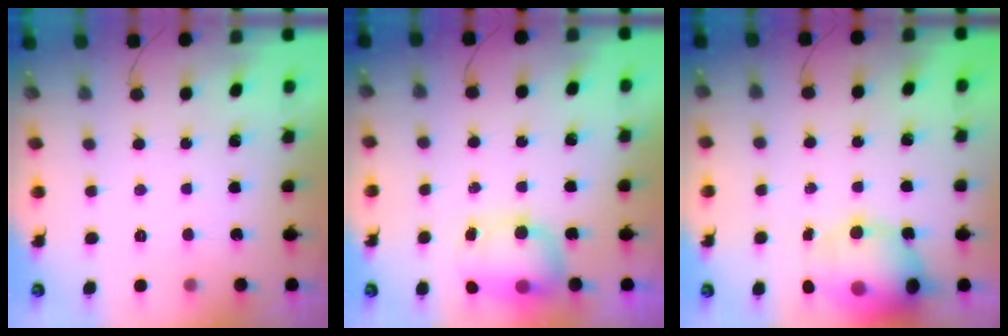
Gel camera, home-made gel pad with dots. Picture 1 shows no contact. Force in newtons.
{"total": 7.5, "press": 7.2, "slide": 1.9}
{"total": 14.9, "press": 14.5, "slide": 3.7}